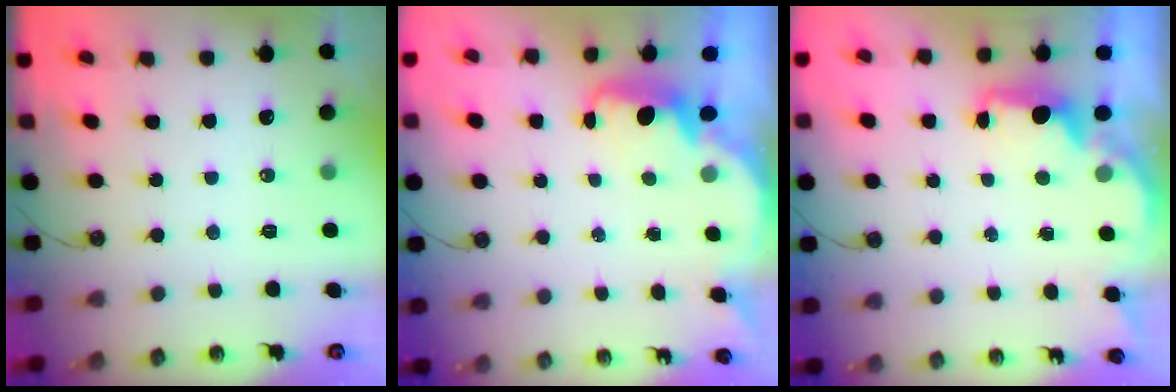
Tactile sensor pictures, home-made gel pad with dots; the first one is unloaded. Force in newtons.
{"total": 2.4, "press": 2.4, "slide": 0.6}
{"total": 2.2, "press": 2.1, "slide": 0.6}